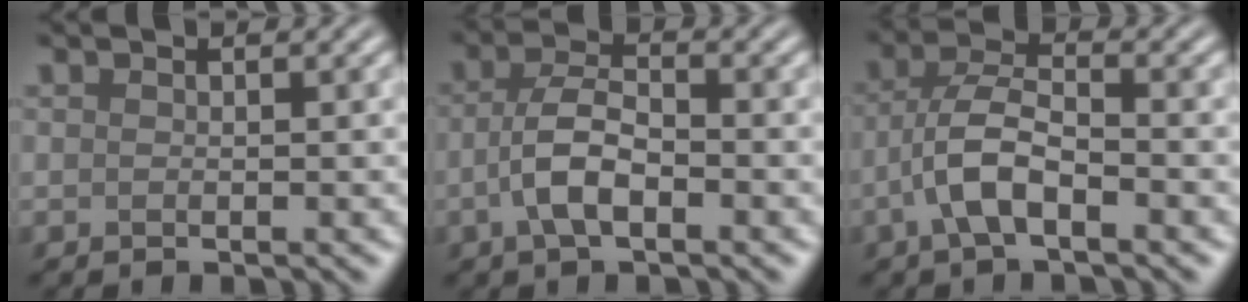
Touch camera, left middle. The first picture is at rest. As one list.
[{"total": 4.0, "force": [-1.3, 1.7, 3.4], "torque": [-0.068, 0.005, -0.033]}, {"total": 4.6, "force": [-1.9, 1.7, 3.8], "torque": [-0.078, 0.008, -0.044]}]